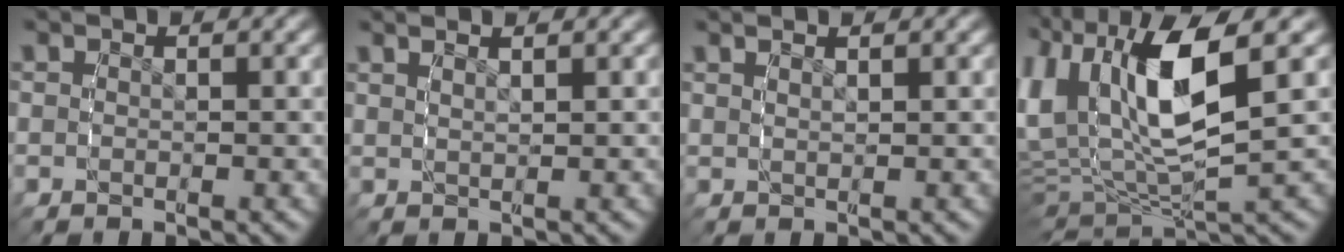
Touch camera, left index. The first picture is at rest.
{"total": 2.3, "force": [1.7, 0.7, 1.3], "torque": [-0.019, 0.009, 0.025]}
{"total": 1.6, "force": [1.3, 0.4, 0.9], "torque": [-0.012, 0.006, 0.020]}
{"total": 11.0, "force": [0.9, 7.4, 8.2], "torque": [-0.179, -0.013, 0.014]}